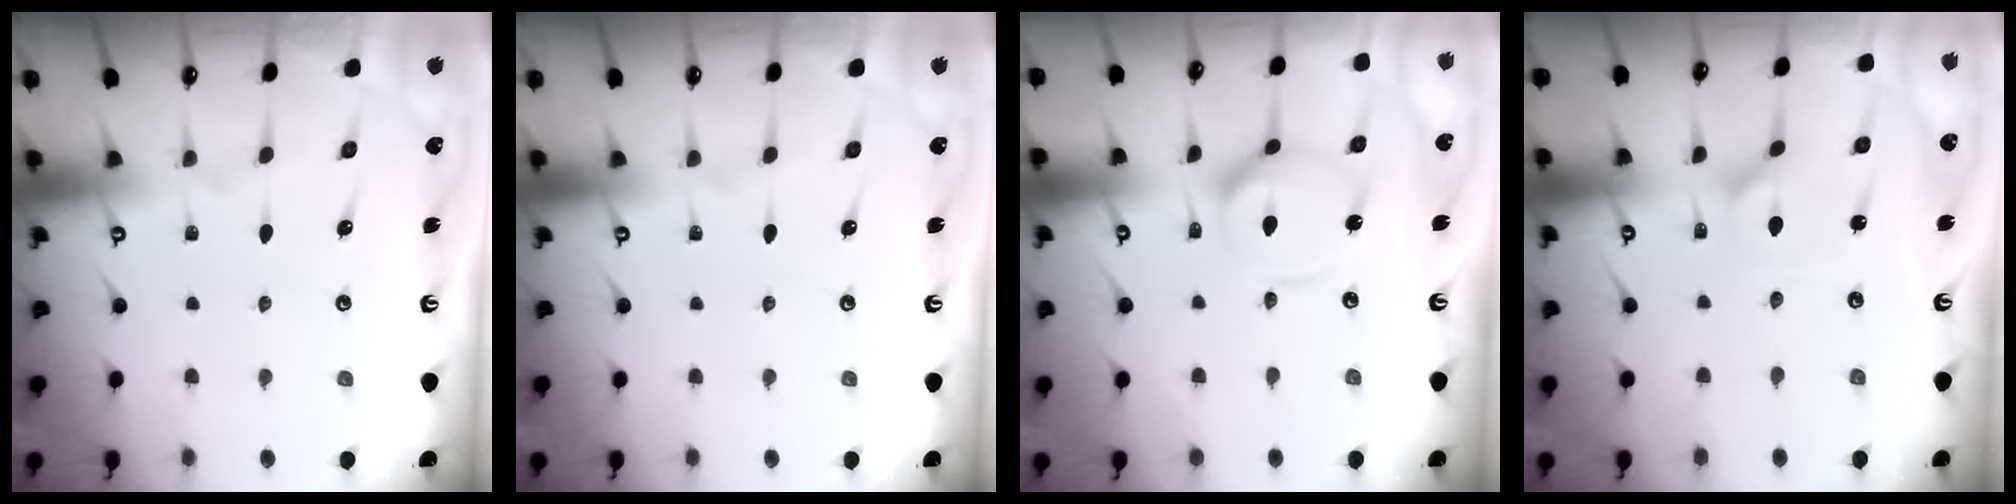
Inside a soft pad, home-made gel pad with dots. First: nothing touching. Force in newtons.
{"total": 0.0}
{"total": 11.9, "press": 11.8, "slide": 1.1}
{"total": 1.8, "press": 1.8, "slide": 0.3}